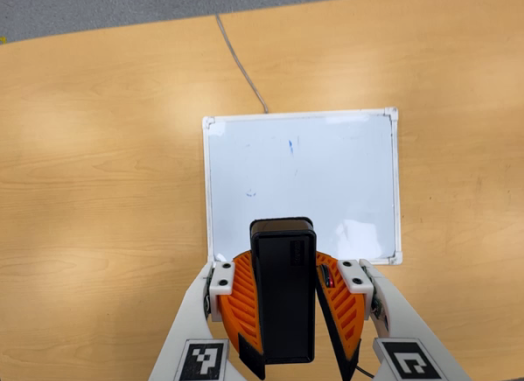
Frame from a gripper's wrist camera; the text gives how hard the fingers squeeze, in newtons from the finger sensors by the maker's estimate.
{"total": 9.3, "left": 9.5, "right": 9.1}